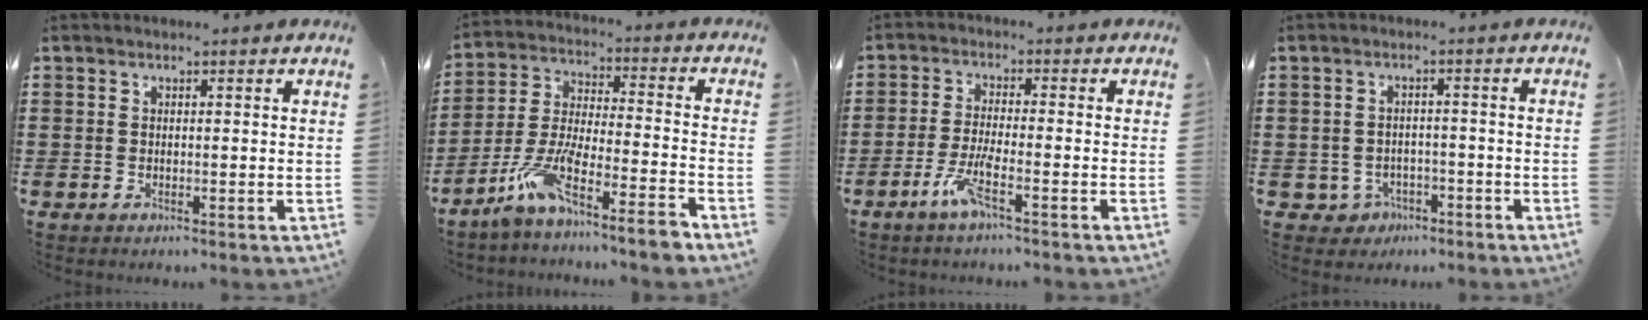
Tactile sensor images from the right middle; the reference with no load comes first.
{"total": 8.5, "force": [-7.0, 0.0, 4.8], "torque": [-0.110, -0.013, -0.146]}
{"total": 4.9, "force": [-2.8, 0.5, 4.0], "torque": [-0.085, -0.006, -0.055]}
{"total": 2.4, "force": [-1.9, 1.5, 0.3], "torque": [-0.015, 0.001, -0.042]}